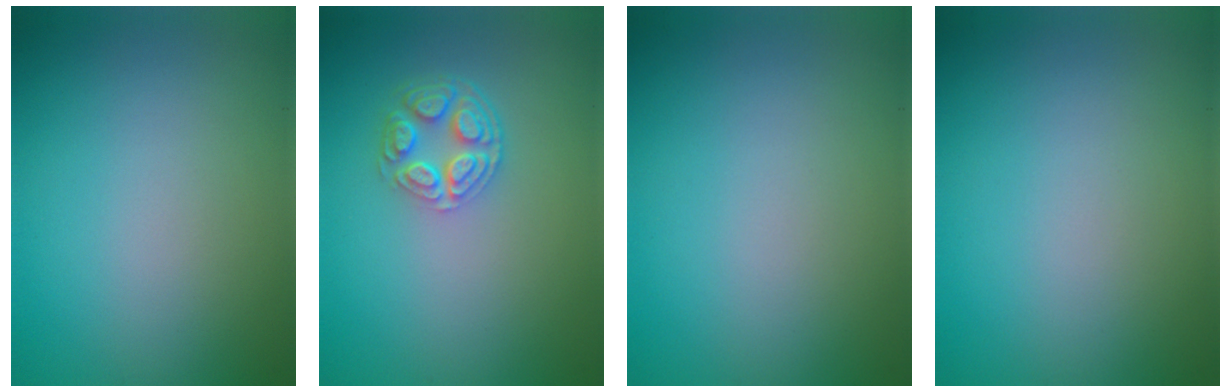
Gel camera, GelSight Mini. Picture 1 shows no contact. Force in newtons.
{"total": 4.2, "press": 3.2, "slide": 2.7}
{"total": 0.0}
{"total": 0.0}